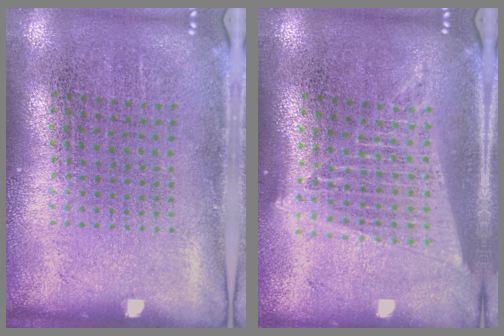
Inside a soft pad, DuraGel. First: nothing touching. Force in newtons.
{"total": 1.7, "press": 1.5, "slide": 0.8}